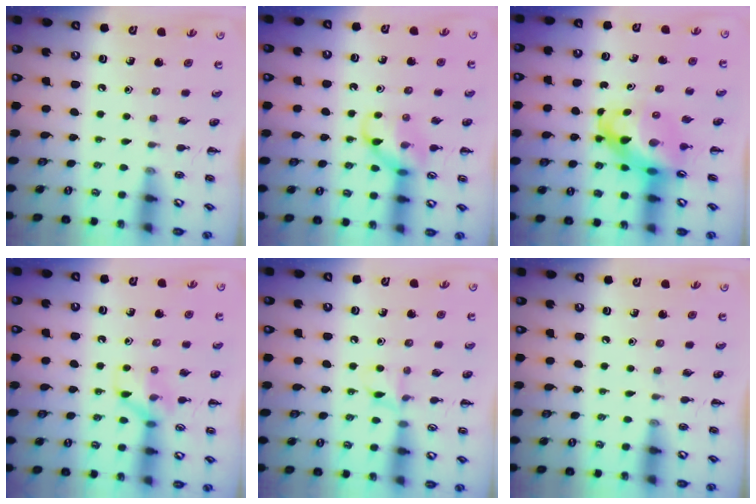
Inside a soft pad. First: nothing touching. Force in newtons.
{"total": 11.7, "press": 11.6, "slide": 1.1}
{"total": 10.1, "press": 9.7, "slide": 2.8}
{"total": 8.8, "press": 8.7, "slide": 1.0}
{"total": 6.3, "press": 6.0, "slide": 1.8}
{"total": 0.0}